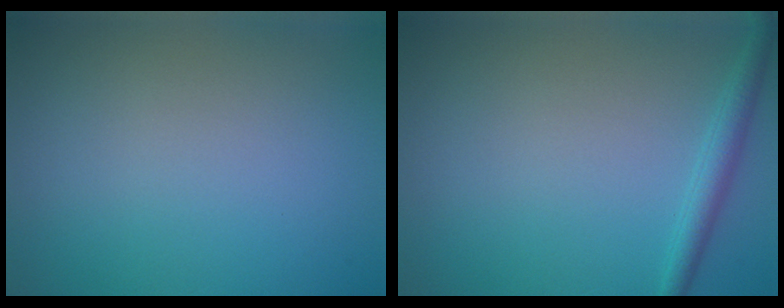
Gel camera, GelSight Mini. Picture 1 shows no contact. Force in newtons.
{"total": 2.0, "press": 2.0, "slide": 0.1}